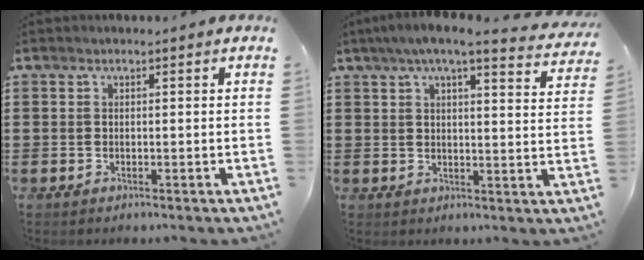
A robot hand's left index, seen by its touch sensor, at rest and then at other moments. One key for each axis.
{"total": 5.4, "fx": 4.3, "fy": 0.5, "fz": 3.3, "tx": -0.077, "ty": -0.014, "tz": 0.073}